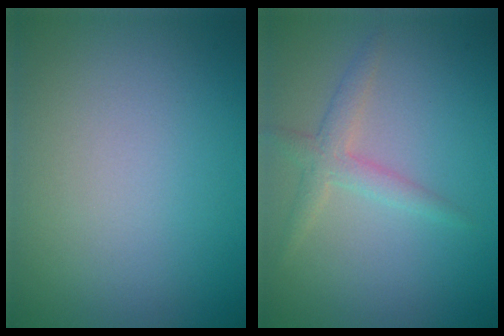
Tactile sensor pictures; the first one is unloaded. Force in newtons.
{"total": 2.2, "press": 2.1, "slide": 0.1}